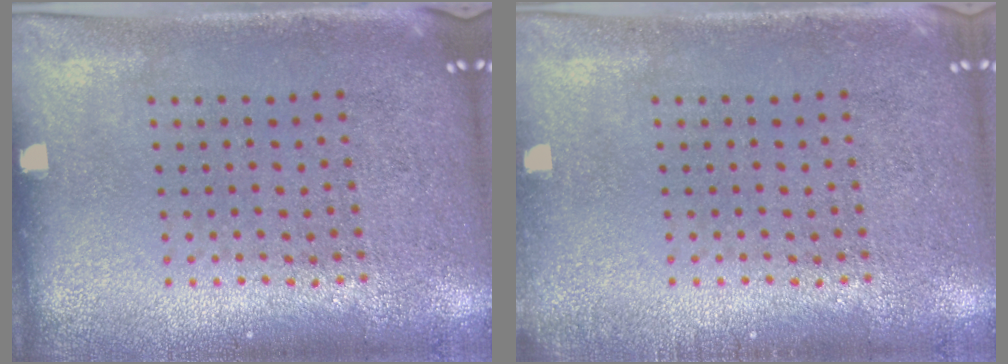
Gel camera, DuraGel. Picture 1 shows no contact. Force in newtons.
{"total": 0.8, "press": 0.8, "slide": 0.0}